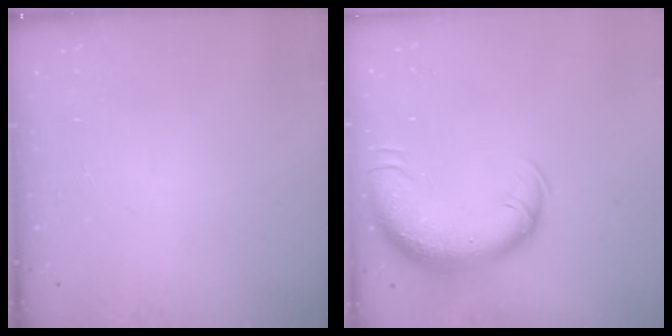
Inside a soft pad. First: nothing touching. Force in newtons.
{"total": 13.1, "press": 12.7, "slide": 3.2}